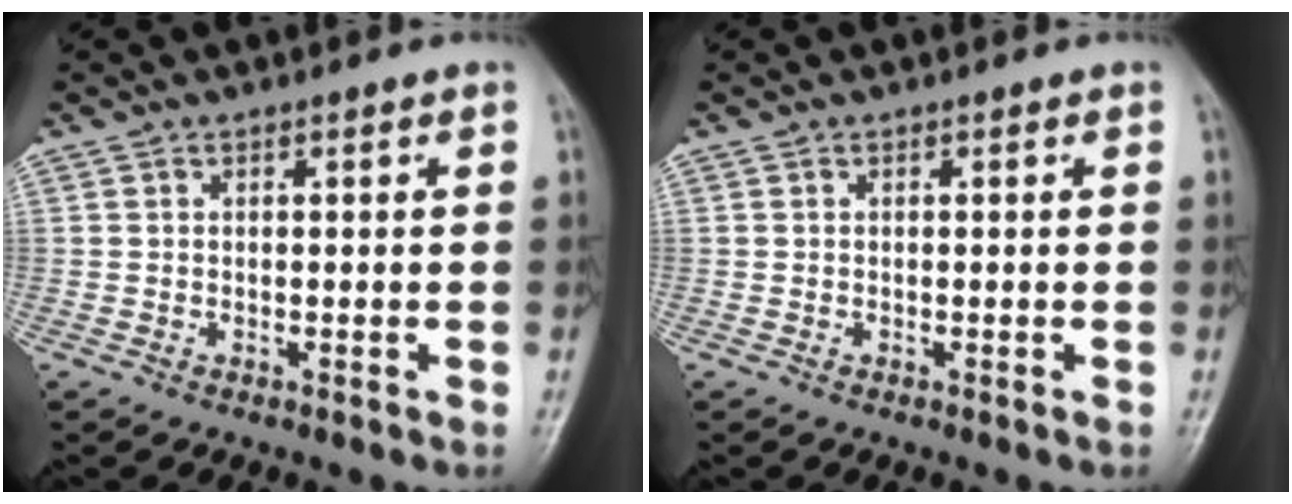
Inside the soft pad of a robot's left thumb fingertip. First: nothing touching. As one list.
[{"total": 0.0}]